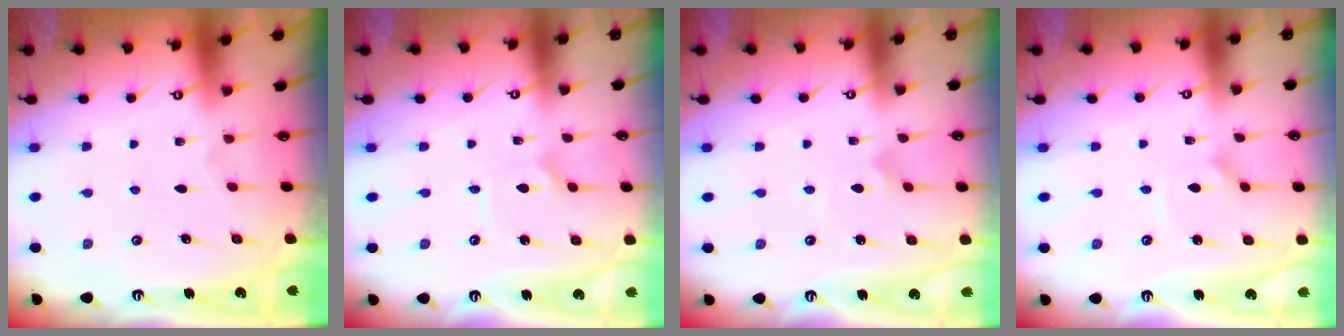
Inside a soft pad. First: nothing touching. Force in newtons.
{"total": 1.6, "press": 1.5, "slide": 0.2}
{"total": 4.9, "press": 4.8, "slide": 0.4}
{"total": 2.3, "press": 2.3, "slide": 0.3}